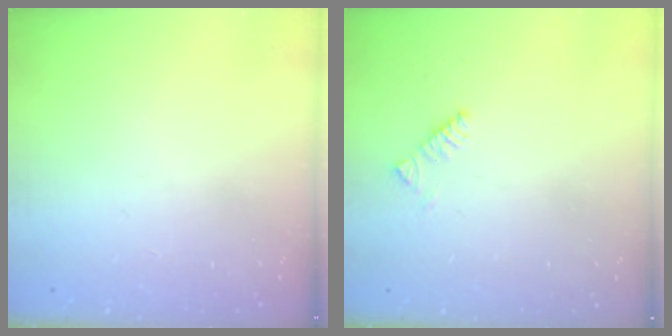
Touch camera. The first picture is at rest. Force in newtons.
{"total": 2.9, "press": 2.9, "slide": 0.5}